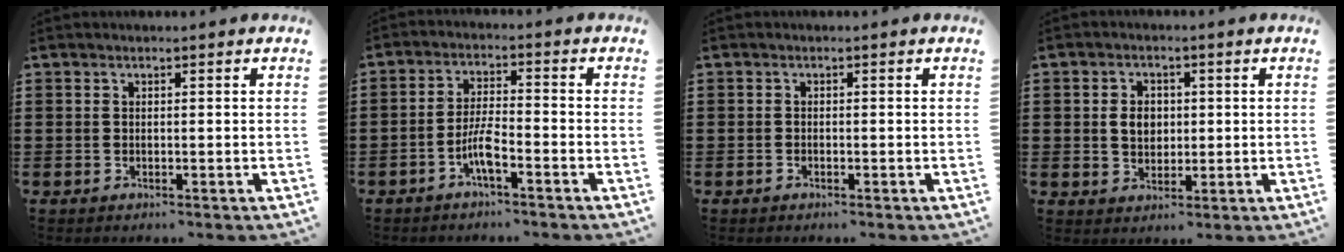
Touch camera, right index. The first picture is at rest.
{"total": 4.9, "force": [-2.7, 0.8, 4.0], "torque": [-0.095, -0.006, -0.056]}
{"total": 0.5, "force": [-0.5, 0.2, 0.1], "torque": [-0.004, -0.002, -0.009]}
{"total": 4.0, "force": [0.3, 3.1, 2.5], "torque": [-0.049, 0.008, 0.001]}